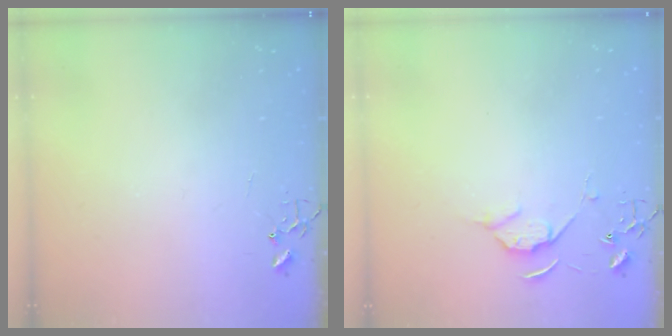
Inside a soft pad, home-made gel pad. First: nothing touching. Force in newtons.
{"total": 5.7, "press": 5.7, "slide": 0.8}